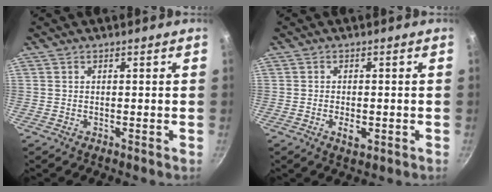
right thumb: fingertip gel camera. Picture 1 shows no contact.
{"total": 3.2, "force": [-1.0, 1.6, 2.6], "torque": [-0.043, 0.003, -0.013]}